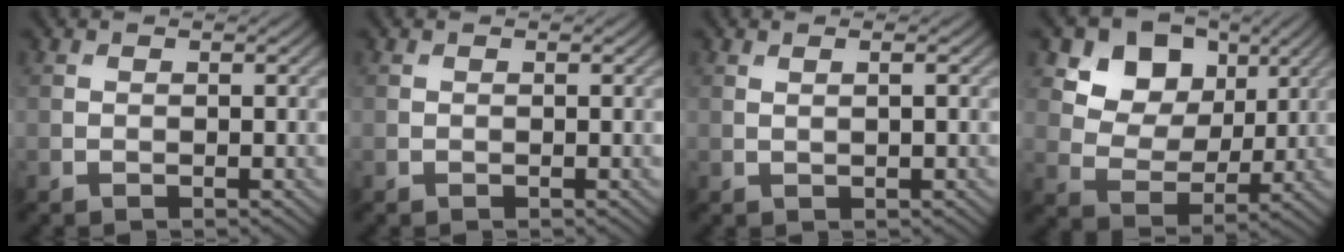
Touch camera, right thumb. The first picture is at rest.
{"total": 0.0}
{"total": 1.1, "force": [0.3, 0.1, 1.0], "torque": [-0.016, -0.001, 0.006]}
{"total": 10.1, "force": [5.0, 7.4, 4.8], "torque": [-0.096, -0.016, 0.094]}